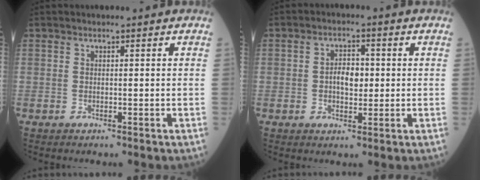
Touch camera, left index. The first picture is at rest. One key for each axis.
{"total": 4.2, "fx": -0.1, "fy": 2.3, "fz": 3.5, "tx": -0.061, "ty": 0.008, "tz": -0.001}